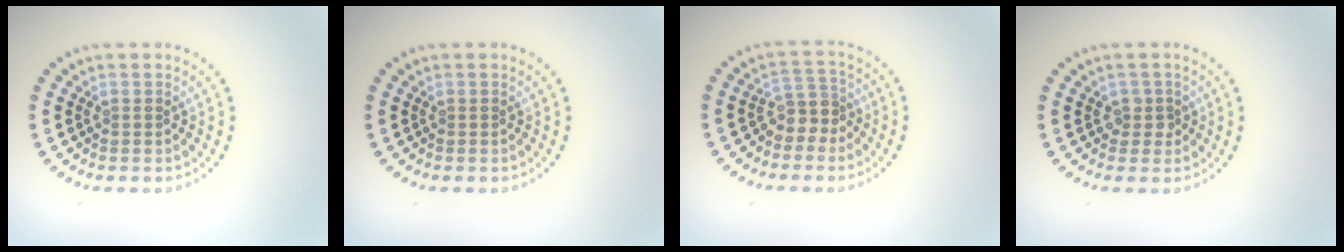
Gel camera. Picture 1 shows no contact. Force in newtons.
{"total": 0.0}
{"total": 2.6, "press": 2.0, "slide": 1.5}
{"total": 1.2, "press": 1.1, "slide": 0.5}